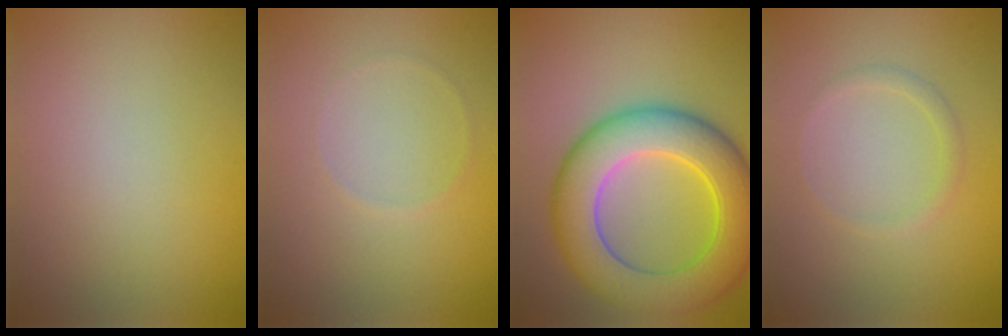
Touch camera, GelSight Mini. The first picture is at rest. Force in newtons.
{"total": 0.5, "press": 0.5, "slide": 0.1}
{"total": 10.1, "press": 10.1, "slide": 0.3}
{"total": 1.1, "press": 1.1, "slide": 0.1}